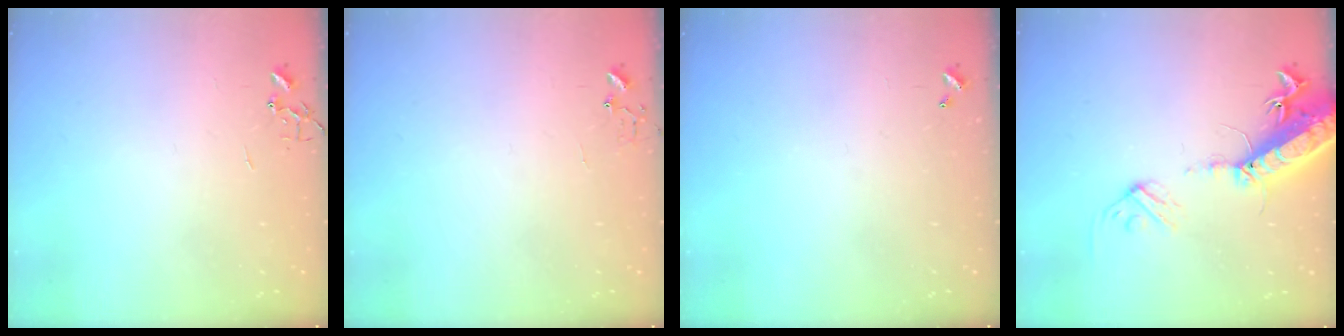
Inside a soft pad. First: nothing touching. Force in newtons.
{"total": 6.0, "press": 6.0, "slide": 0.6}
{"total": 0.0}
{"total": 17.8, "press": 17.4, "slide": 4.0}